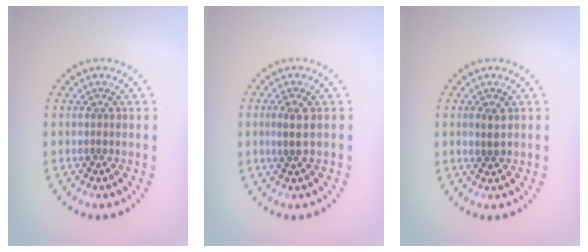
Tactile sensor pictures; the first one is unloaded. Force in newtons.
{"total": 1.6, "press": 1.5, "slide": 0.5}
{"total": 1.2, "press": 1.1, "slide": 0.4}